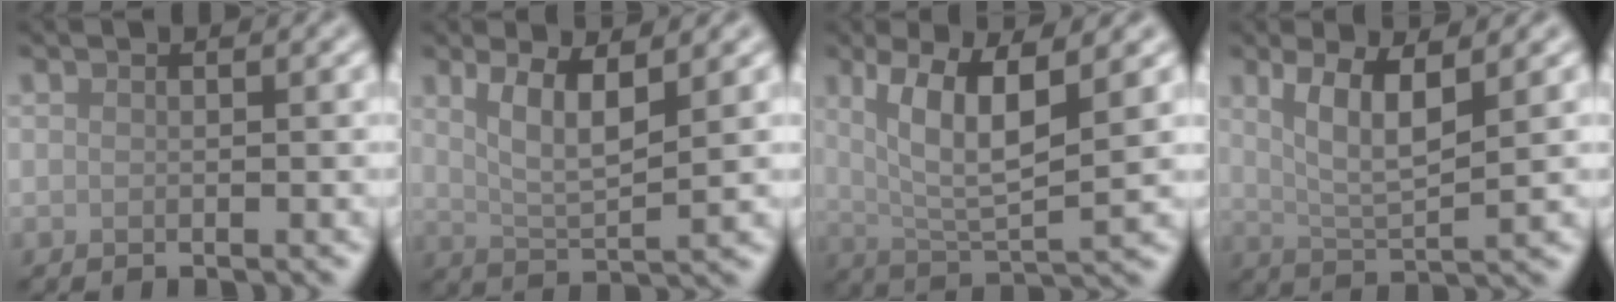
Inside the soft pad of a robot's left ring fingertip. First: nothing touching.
{"total": 4.0, "force": [1.7, 0.9, 3.5], "torque": [-0.070, -0.007, 0.035]}
{"total": 6.8, "force": [2.2, 1.9, 6.2], "torque": [-0.118, -0.008, 0.043]}
{"total": 4.5, "force": [1.7, 1.0, 4.0], "torque": [-0.081, -0.007, 0.037]}